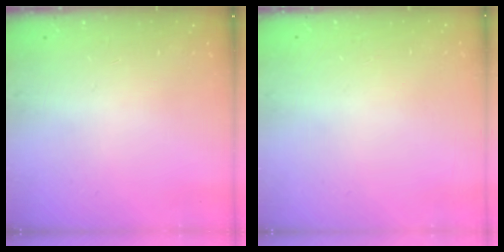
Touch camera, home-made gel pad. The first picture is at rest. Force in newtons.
{"total": 0.0}